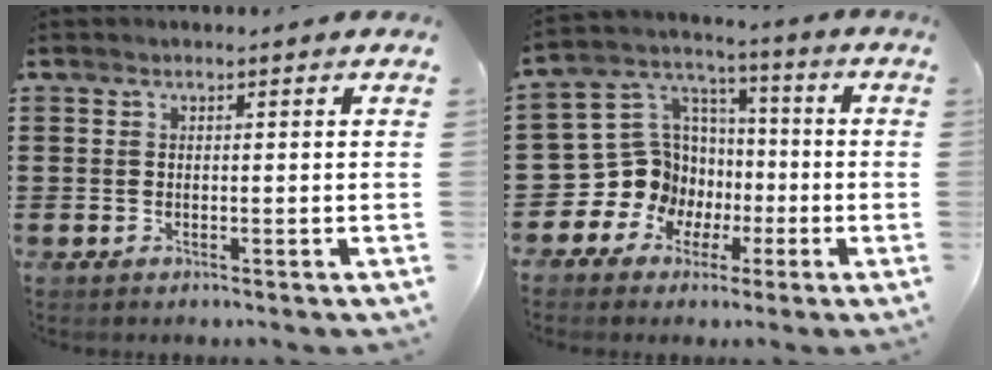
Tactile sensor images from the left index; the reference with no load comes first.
{"total": 10.9, "force": [-1.8, 10.6, 2.1], "torque": [-0.094, -0.011, -0.024]}